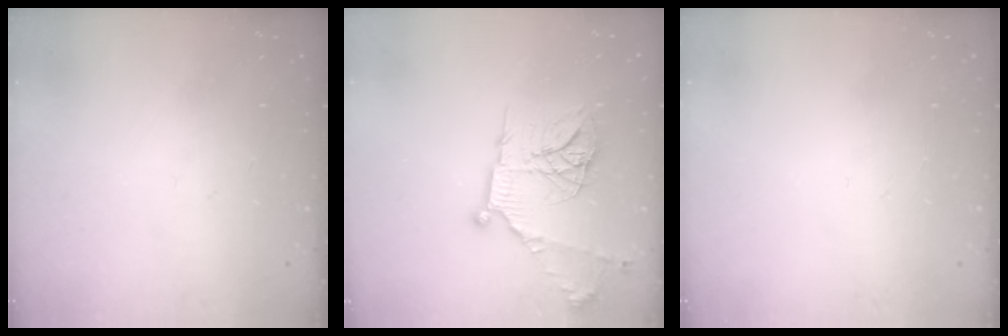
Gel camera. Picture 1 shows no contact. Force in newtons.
{"total": 18.9, "press": 18.8, "slide": 1.9}
{"total": 0.0}